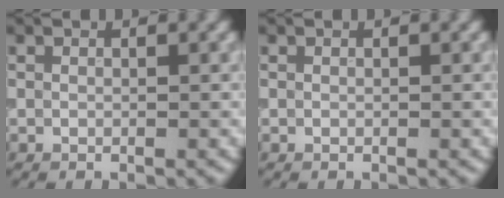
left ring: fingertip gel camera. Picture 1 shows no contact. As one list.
[{"total": 0.0}]